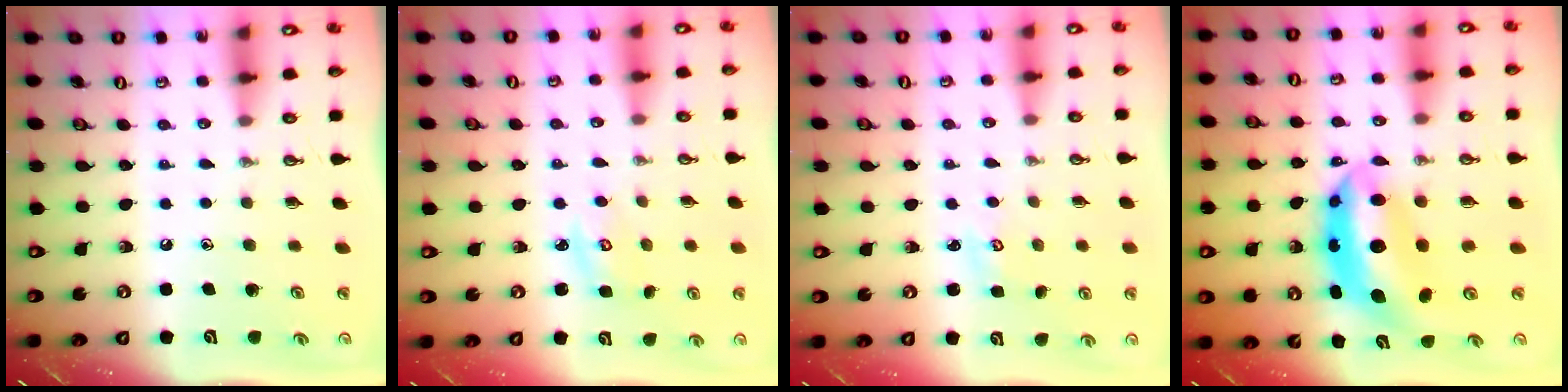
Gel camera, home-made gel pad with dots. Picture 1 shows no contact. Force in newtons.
{"total": 3.3, "press": 3.2, "slide": 0.4}
{"total": 2.0, "press": 1.9, "slide": 0.2}
{"total": 9.4, "press": 9.4, "slide": 0.9}